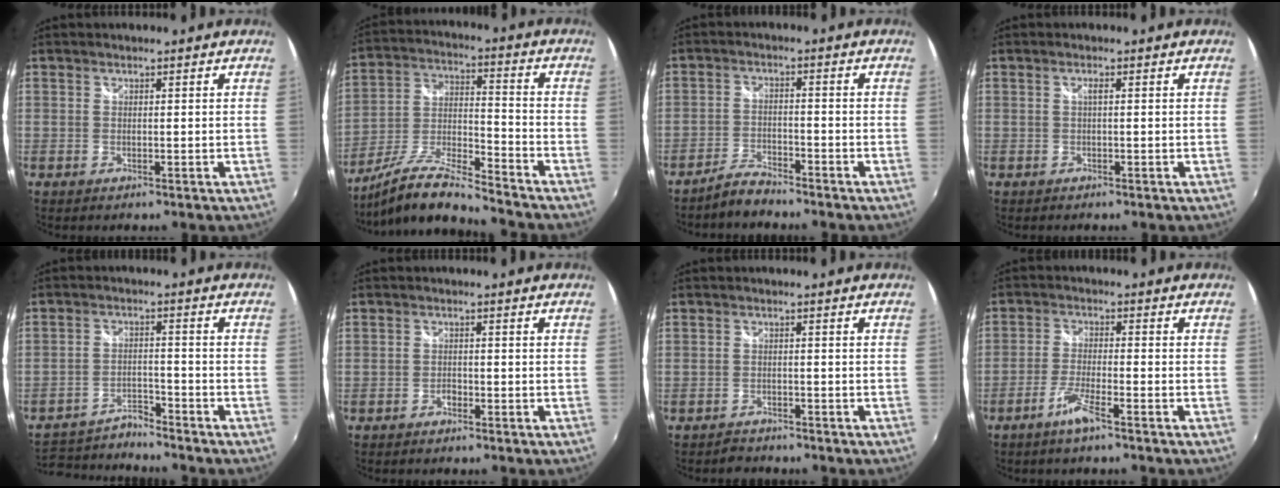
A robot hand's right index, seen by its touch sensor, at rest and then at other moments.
{"total": 14.2, "force": [-12.3, 1.2, 6.9], "torque": [-0.147, -0.013, -0.233]}
{"total": 4.3, "force": [-3.9, 0.9, 1.5], "torque": [-0.044, 0.000, -0.076]}
{"total": 0.9, "force": [0.1, 0.0, 0.9], "torque": [-0.016, 0.002, -0.001]}
{"total": 8.3, "force": [-8.2, 0.8, 1.2], "torque": [-0.040, 0.007, -0.143]}
{"total": 1.2, "force": [-0.9, 0.7, 0.4], "torque": [-0.009, 0.001, -0.015]}
{"total": 2.0, "force": [-1.9, 0.7, -0.2], "torque": [-0.003, 0.001, -0.033]}
{"total": 4.7, "force": [-3.2, 0.0, 3.4], "torque": [-0.081, -0.003, -0.065]}